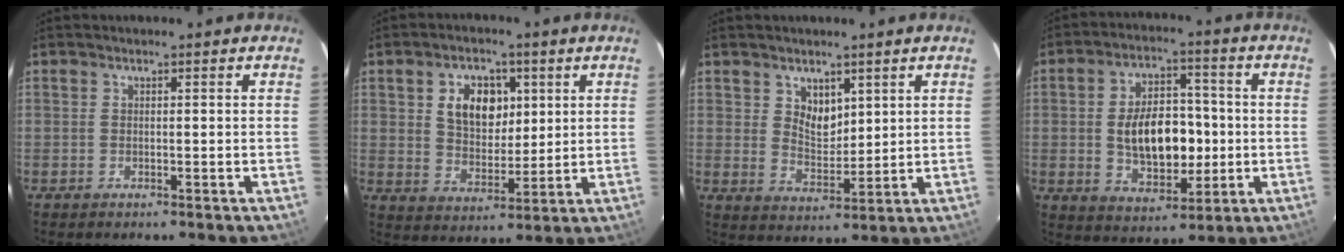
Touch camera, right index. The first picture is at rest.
{"total": 9.4, "force": [3.0, 6.4, 6.1], "torque": [-0.108, 0.014, 0.059]}
{"total": 5.4, "force": [2.9, 3.6, 2.8], "torque": [-0.041, -0.001, 0.057]}
{"total": 13.1, "force": [-0.9, 7.7, 10.6], "torque": [-0.193, 0.017, 0.001]}